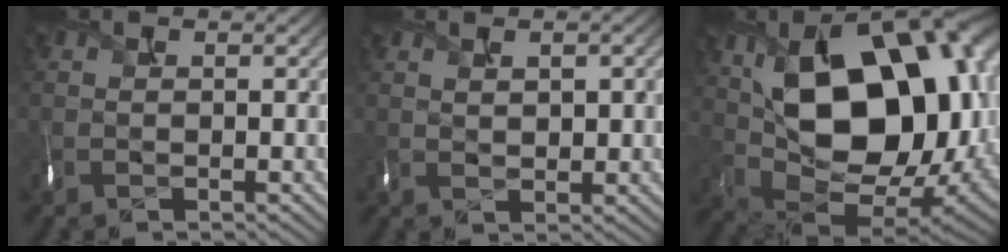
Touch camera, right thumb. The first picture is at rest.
{"total": 1.7, "force": [0.7, 1.0, 1.2], "torque": [-0.025, -0.003, 0.019]}
{"total": 19.3, "force": [3.4, 11.9, 14.9], "torque": [-0.250, -0.011, 0.070]}